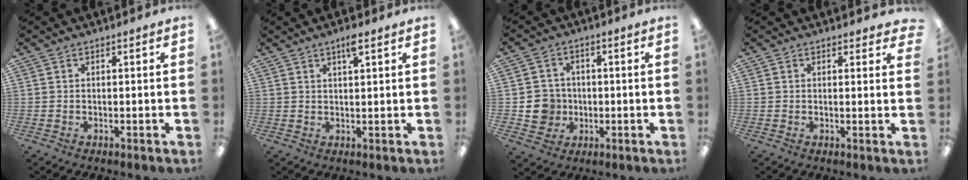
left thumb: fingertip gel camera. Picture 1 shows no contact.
{"total": 3.3, "force": [2.4, 0.4, 2.2], "torque": [-0.042, -0.001, 0.039]}
{"total": 7.0, "force": [-0.9, 6.8, 1.6], "torque": [-0.029, 0.015, -0.011]}
{"total": 1.1, "force": [0.9, 0.4, 0.3], "torque": [0.010, -0.007, 0.014]}